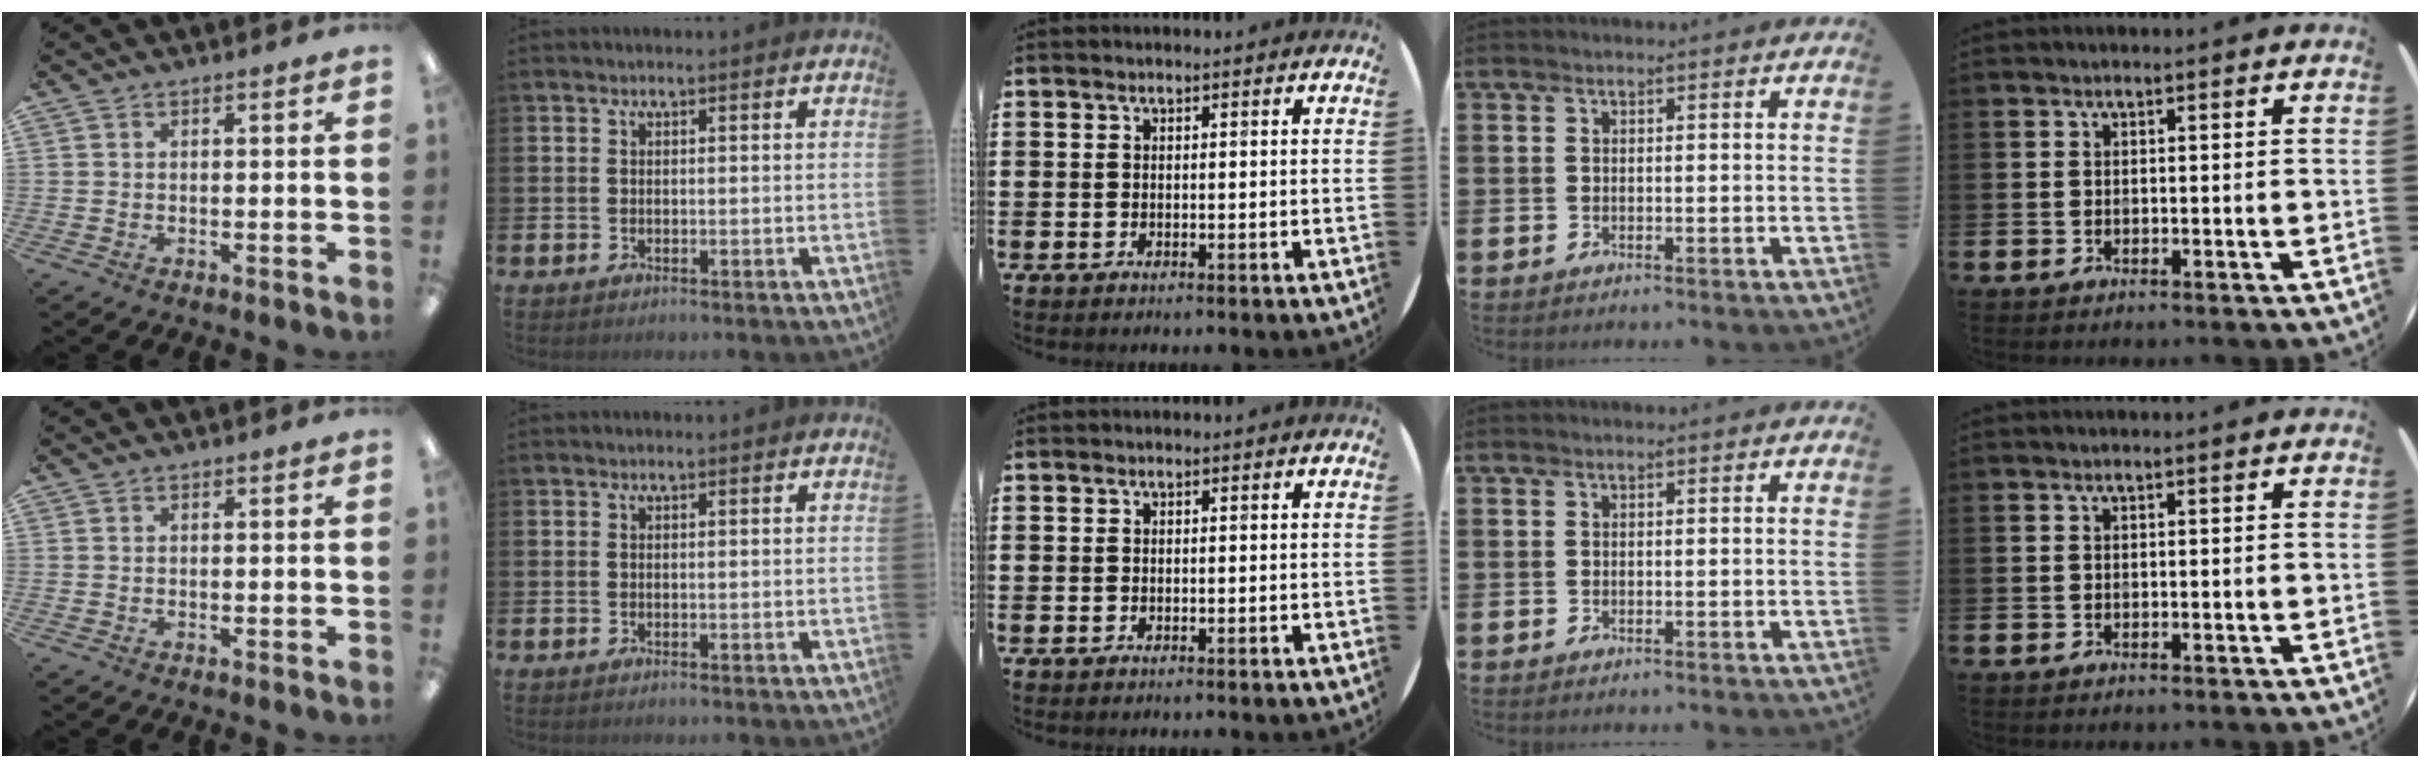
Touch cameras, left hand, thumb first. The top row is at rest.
{}